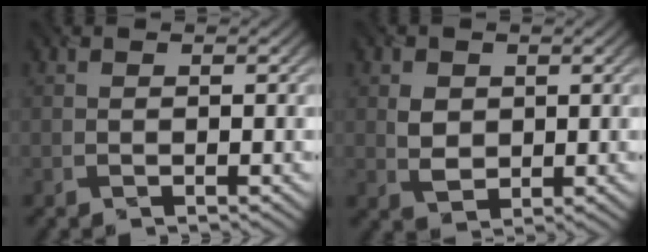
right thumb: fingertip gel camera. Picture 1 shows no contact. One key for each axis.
{"total": 3.0, "fx": 0.6, "fy": 2.4, "fz": 1.7, "tx": -0.040, "ty": -0.005, "tz": 0.013}